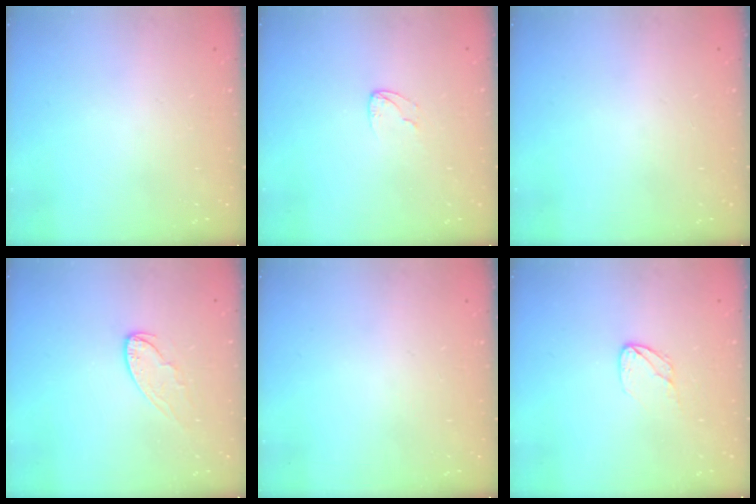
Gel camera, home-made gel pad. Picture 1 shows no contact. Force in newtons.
{"total": 4.0, "press": 4.0, "slide": 0.4}
{"total": 0.0}
{"total": 6.6, "press": 6.6, "slide": 0.3}
{"total": 0.0}
{"total": 6.6, "press": 6.6, "slide": 0.5}